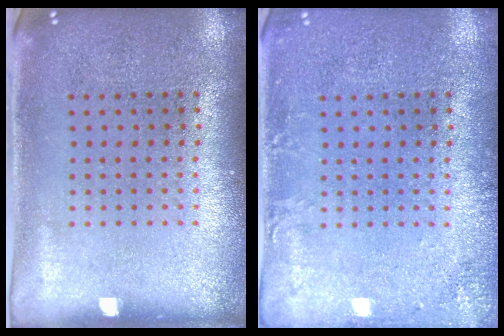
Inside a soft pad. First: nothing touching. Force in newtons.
{"total": 1.7, "press": 1.7, "slide": 0.3}